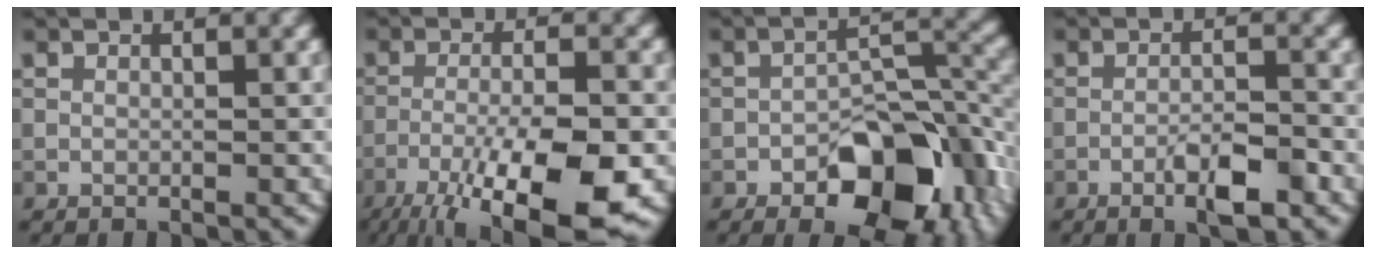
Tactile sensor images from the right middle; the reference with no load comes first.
{"total": 11.7, "force": [-6.7, 3.2, 9.0], "torque": [-0.160, -0.011, -0.112]}
{"total": 11.0, "force": [-5.6, 5.4, 7.7], "torque": [-0.096, 0.005, -0.092]}
{"total": 4.0, "force": [-2.2, 1.0, 3.2], "torque": [-0.058, 0.004, -0.039]}